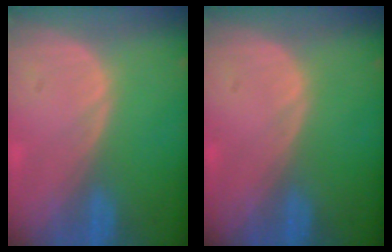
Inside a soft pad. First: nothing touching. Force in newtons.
{"total": 0.0}